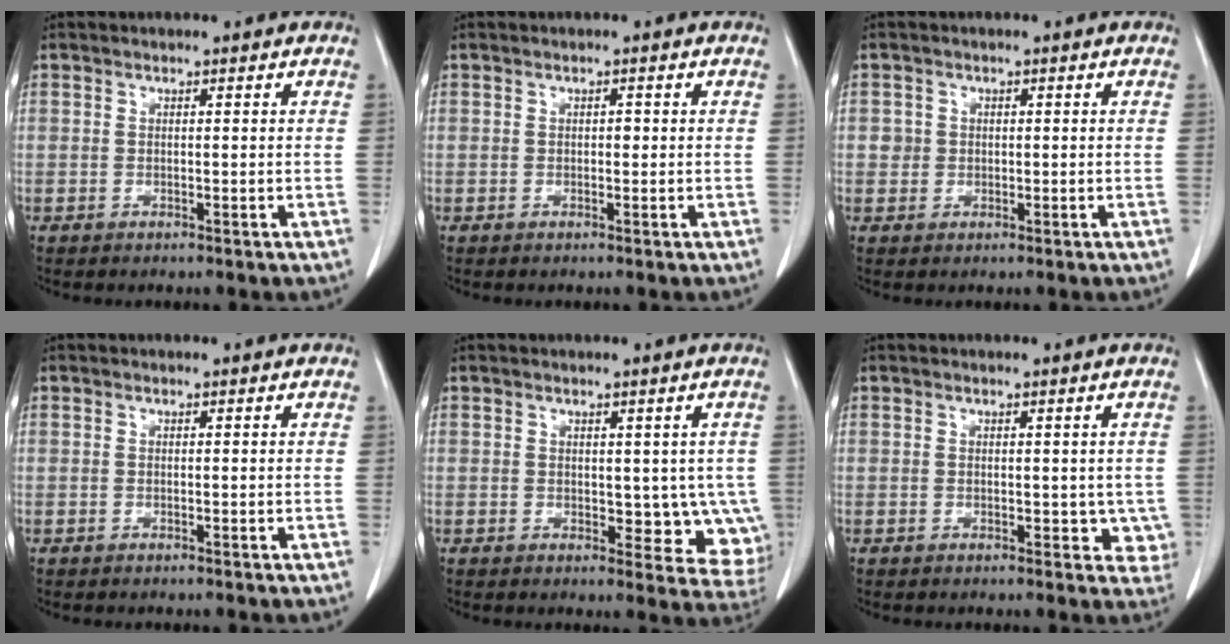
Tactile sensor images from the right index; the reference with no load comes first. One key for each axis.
{"total": 0.7, "fx": 0.0, "fy": 0.4, "fz": 0.5, "tx": -0.004, "ty": 0.002, "tz": -0.002}
{"total": 1.7, "fx": 0.1, "fy": 1.7, "fz": 0.2, "tx": 0.004, "ty": 0.005, "tz": 0.000}
{"total": 0.0}
{"total": 7.4, "fx": 0.2, "fy": 4.5, "fz": 5.9, "tx": -0.042, "ty": -0.001, "tz": 0.010}
{"total": 3.2, "fx": 0.2, "fy": 2.3, "fz": 2.3, "tx": -0.005, "ty": 0.000, "tz": 0.004}